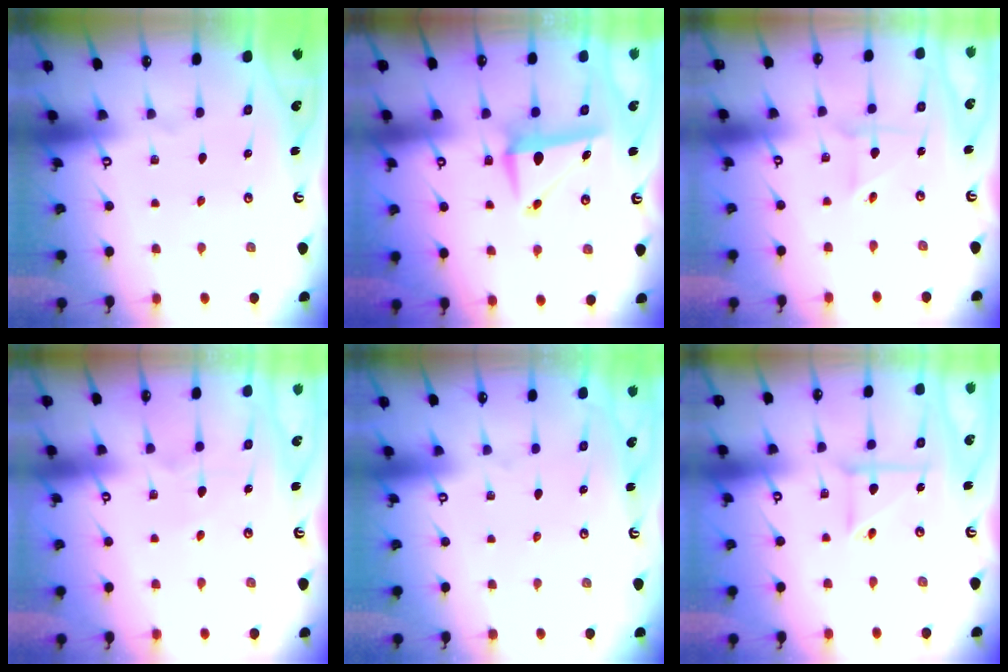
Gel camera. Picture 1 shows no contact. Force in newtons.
{"total": 8.0, "press": 7.9, "slide": 1.4}
{"total": 2.7, "press": 2.5, "slide": 1.0}
{"total": 5.1, "press": 5.1, "slide": 0.3}
{"total": 0.0}
{"total": 6.8, "press": 6.7, "slide": 1.3}